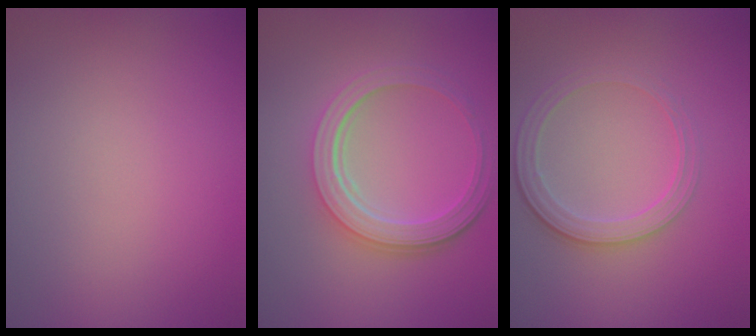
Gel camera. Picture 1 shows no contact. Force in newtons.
{"total": 5.1, "press": 3.8, "slide": 3.4}
{"total": 3.3, "press": 2.7, "slide": 1.9}